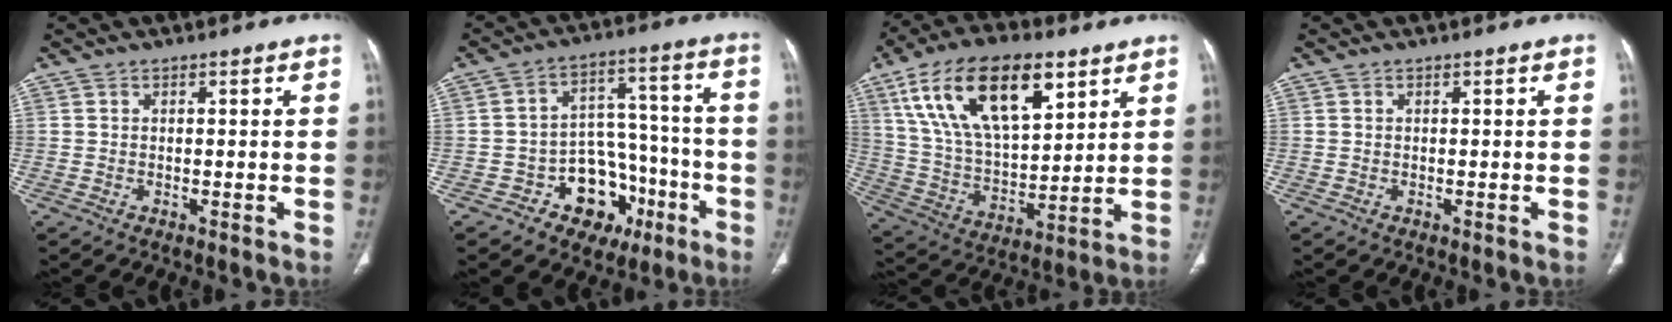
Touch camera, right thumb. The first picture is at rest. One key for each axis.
{"total": 13.6, "fx": -6.4, "fy": 10.0, "fz": 6.7, "tx": -0.042, "ty": 0.073, "tz": -0.088}
{"total": 22.9, "fx": 11.1, "fy": 10.8, "fz": 16.9, "tx": -0.283, "ty": -0.026, "tz": 0.207}
{"total": 0.0}